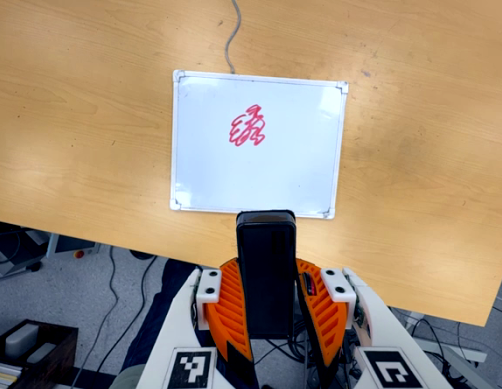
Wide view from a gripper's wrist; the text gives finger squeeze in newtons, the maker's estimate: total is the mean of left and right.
{"total": 8.1, "left": 7.1, "right": 9.0}